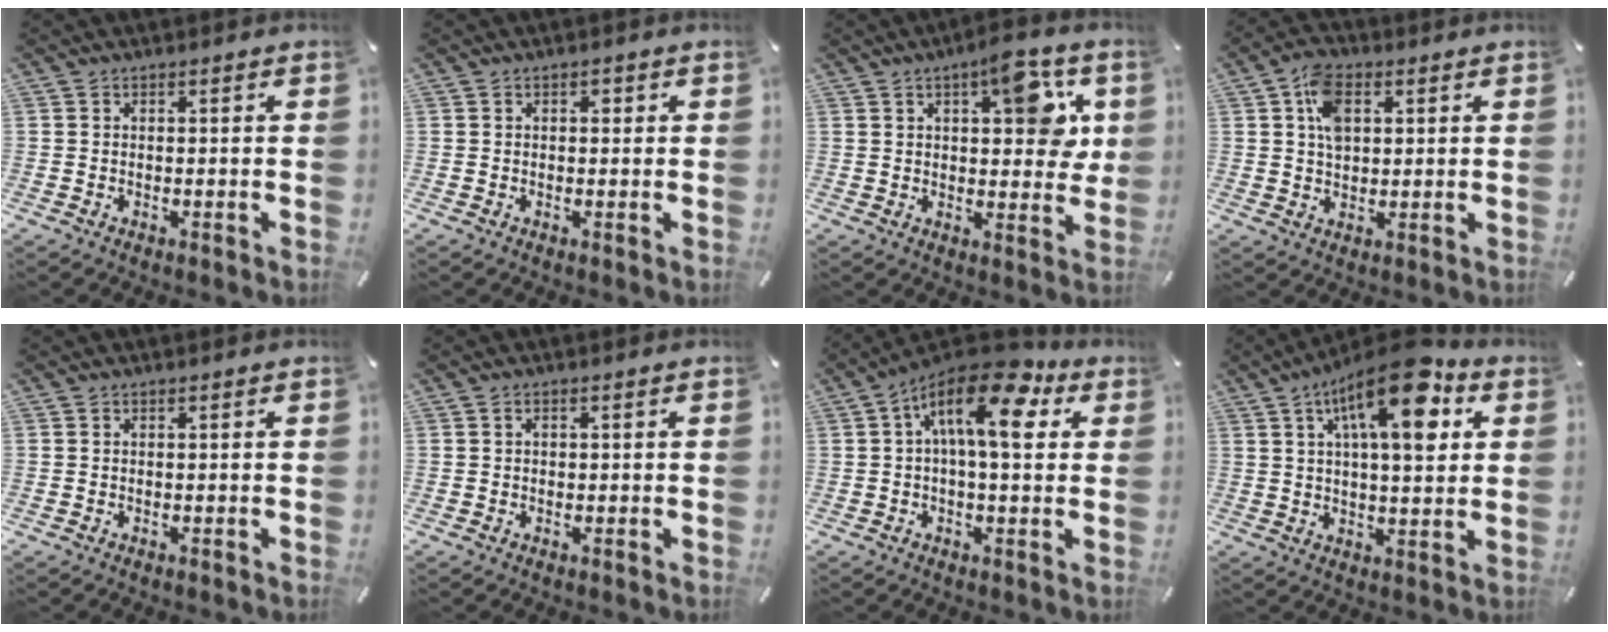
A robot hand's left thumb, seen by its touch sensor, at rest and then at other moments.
{"total": 1.2, "force": [0.3, 0.9, 0.7], "torque": [-0.015, 0.007, 0.003]}
{"total": 13.5, "force": [6.3, 6.1, 10.2], "torque": [-0.124, -0.027, 0.101]}
{"total": 7.8, "force": [2.3, 5.5, 5.0], "torque": [-0.090, 0.001, 0.038]}
{"total": 0.0}
{"total": 1.0, "force": [0.1, 0.8, 0.6], "torque": [-0.013, 0.005, 0.001]}
{"total": 15.8, "force": [5.6, 6.3, 13.3], "torque": [-0.209, -0.027, 0.091]}
{"total": 18.3, "force": [8.4, 6.9, 14.7], "torque": [-0.231, -0.027, 0.126]}